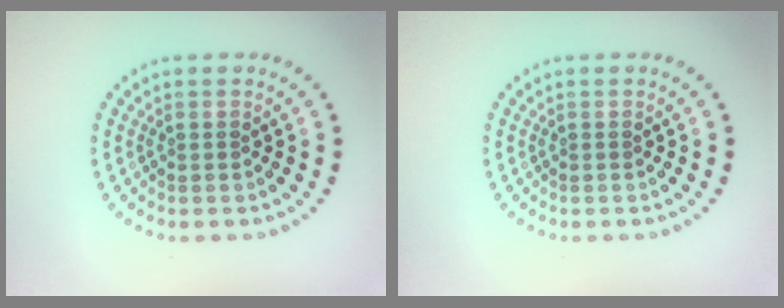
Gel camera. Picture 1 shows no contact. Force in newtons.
{"total": 0.0}